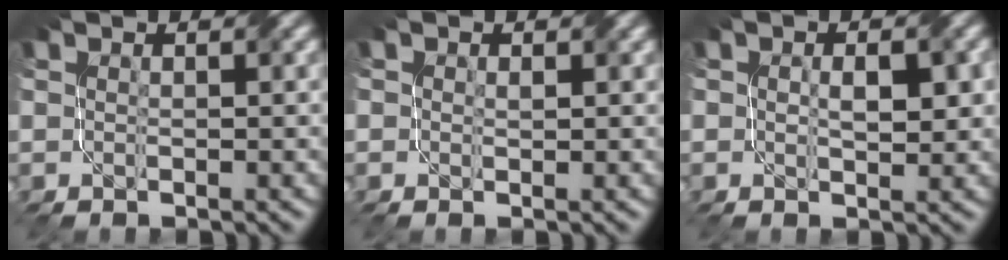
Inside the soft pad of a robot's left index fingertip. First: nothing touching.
{"total": 0.8, "force": [0.3, 0.6, 0.5], "torque": [-0.003, -0.001, 0.004]}
{"total": 2.5, "force": [0.3, 1.2, 2.2], "torque": [-0.036, -0.002, 0.005]}